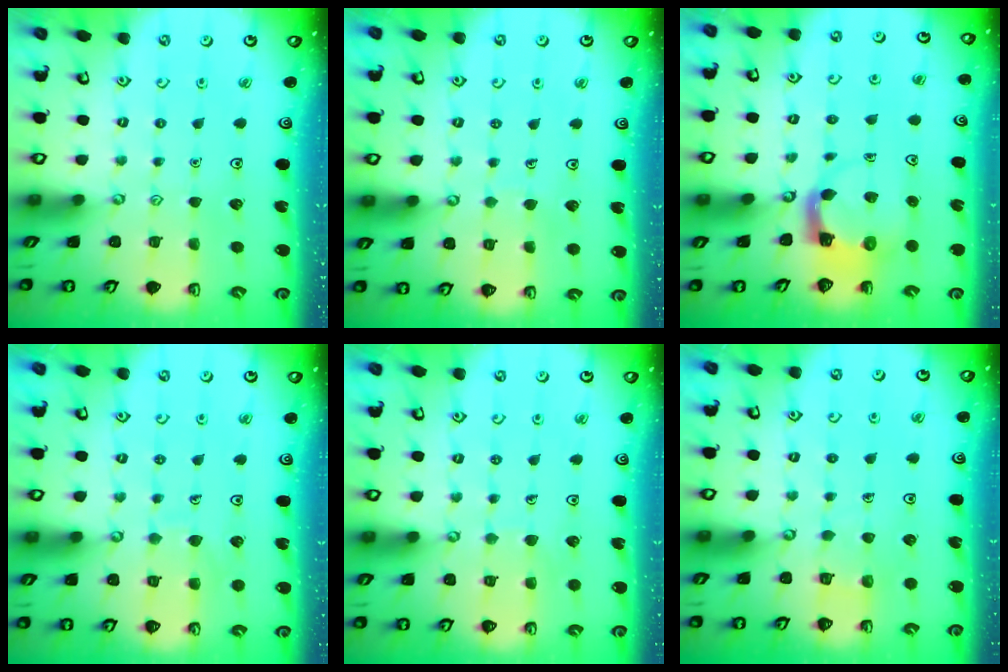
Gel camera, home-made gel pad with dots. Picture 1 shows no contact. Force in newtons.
{"total": 2.3, "press": 2.3, "slide": 0.1}
{"total": 3.9, "press": 3.9, "slide": 0.6}
{"total": 6.6, "press": 6.6, "slide": 0.6}
{"total": 4.3, "press": 4.3, "slide": 0.3}
{"total": 3.5, "press": 3.4, "slide": 0.3}